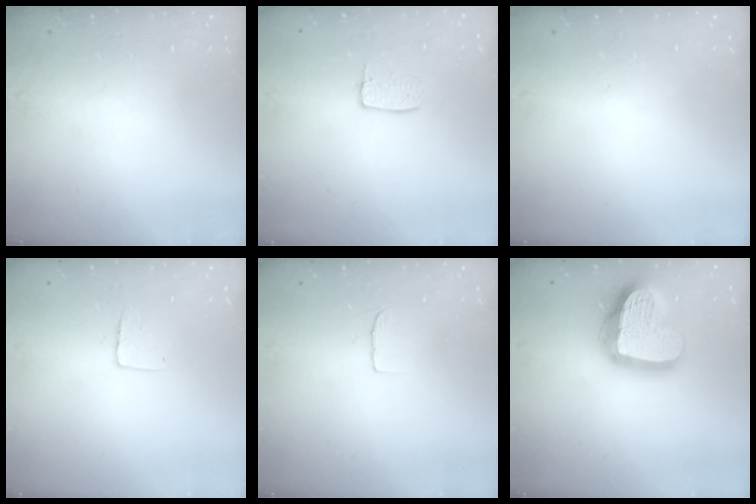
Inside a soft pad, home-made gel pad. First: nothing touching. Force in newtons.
{"total": 6.0, "press": 6.0, "slide": 0.4}
{"total": 0.0}
{"total": 5.3, "press": 5.3, "slide": 0.4}
{"total": 4.4, "press": 4.3, "slide": 0.4}
{"total": 21.5, "press": 21.4, "slide": 2.1}